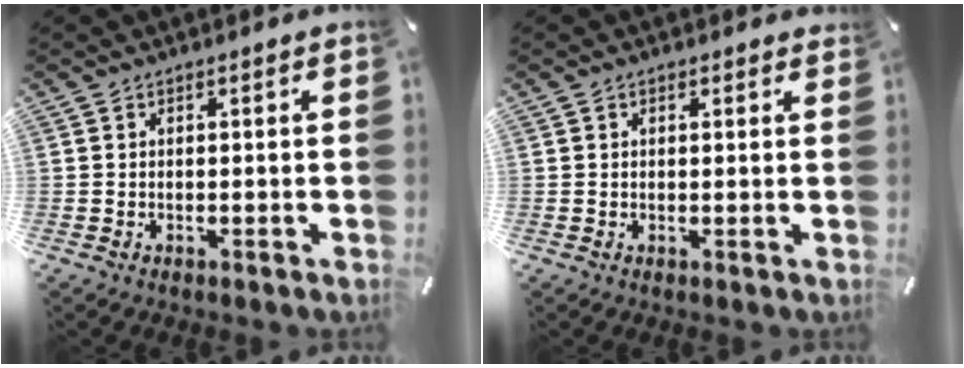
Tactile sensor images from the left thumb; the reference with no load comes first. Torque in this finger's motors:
{"motor_torque": [0.02, -0.49, -0.14, 0.05, -0.05]}